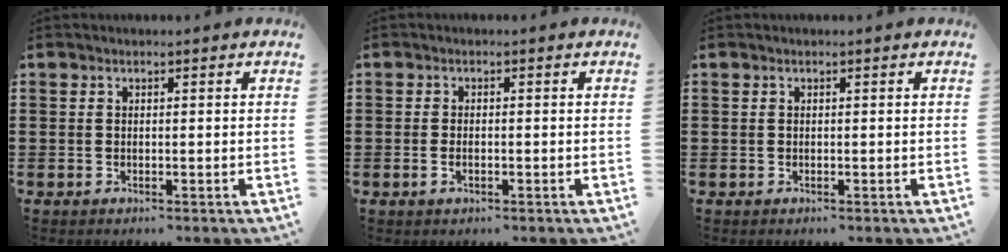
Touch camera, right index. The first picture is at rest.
{"total": 1.3, "force": [-0.4, 0.6, 1.1], "torque": [-0.022, 0.000, -0.009]}
{"total": 0.0}